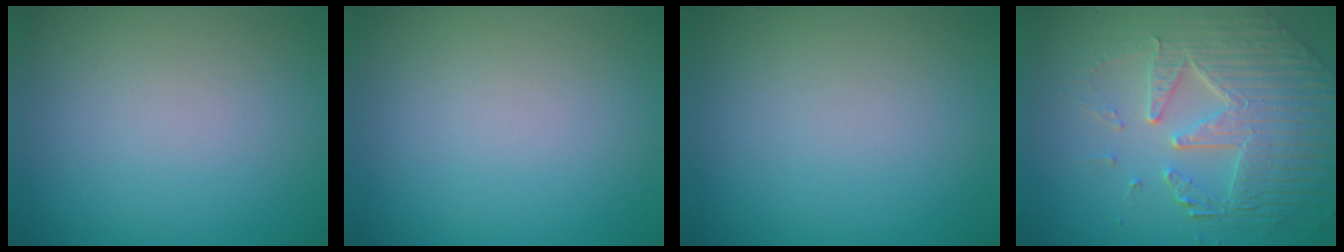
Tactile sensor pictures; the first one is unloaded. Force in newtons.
{"total": 0.0}
{"total": 0.0}
{"total": 7.9, "press": 5.6, "slide": 5.5}